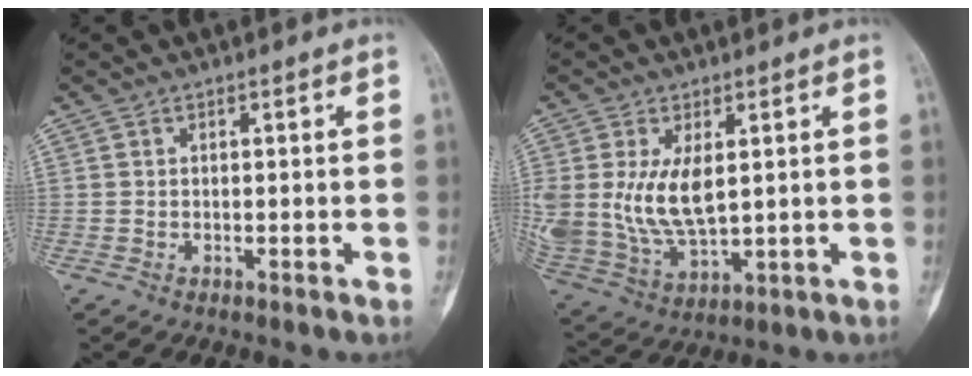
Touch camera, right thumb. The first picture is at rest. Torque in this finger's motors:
{"motor_torque": [-0.04, 2.12, 1.15, 0.17, 0.16]}